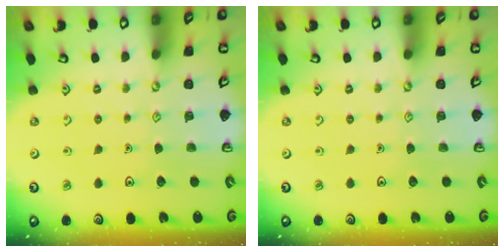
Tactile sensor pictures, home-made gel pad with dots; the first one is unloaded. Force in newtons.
{"total": 0.0}